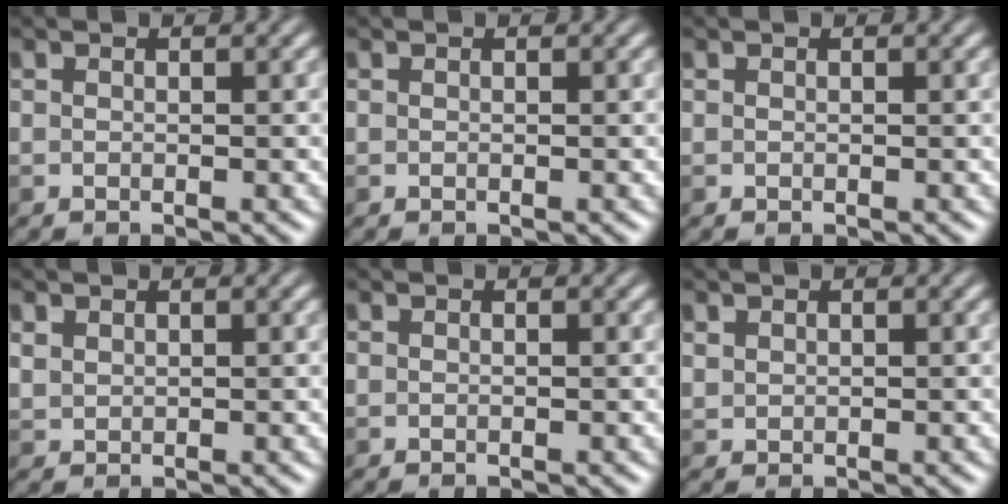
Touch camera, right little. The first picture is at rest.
{"total": 0.0}
{"total": 0.0}
{"total": 1.1, "force": [0.7, 0.7, 0.3], "torque": [-0.011, 0.000, 0.020]}
{"total": 0.0}
{"total": 0.8, "force": [0.6, 0.5, 0.2], "torque": [-0.007, -0.001, 0.017]}